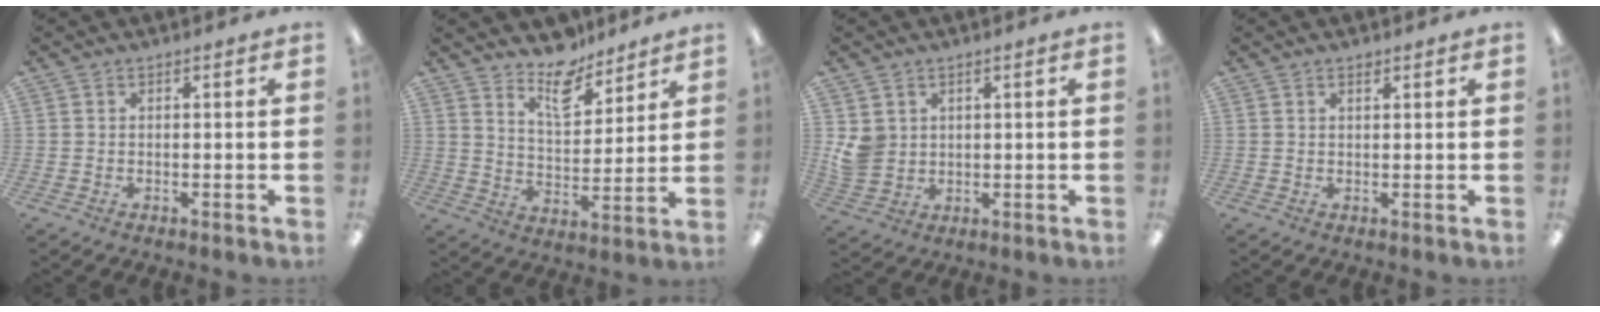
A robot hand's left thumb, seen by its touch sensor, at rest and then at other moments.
{"total": 10.7, "force": [8.8, 4.5, 4.0], "torque": [-0.051, -0.057, 0.157]}
{"total": 5.1, "force": [1.8, 4.5, 1.5], "torque": [-0.037, -0.002, 0.036]}
{"total": 1.1, "force": [0.9, 0.3, 0.6], "torque": [-0.013, 0.000, 0.016]}